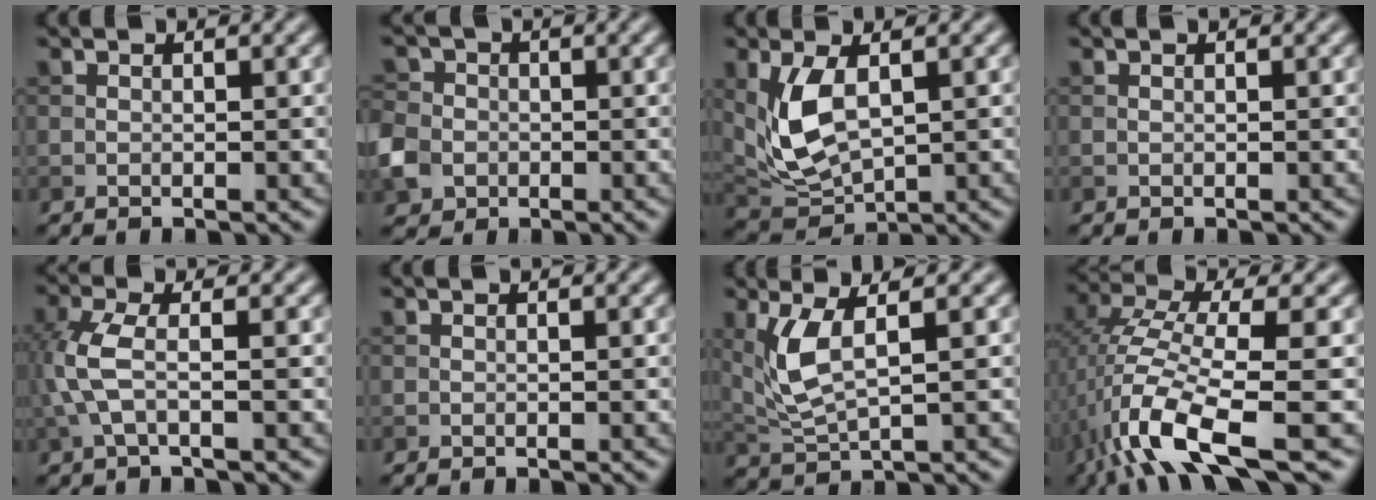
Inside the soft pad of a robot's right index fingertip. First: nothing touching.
{"total": 4.3, "force": [-1.3, 3.7, 1.8], "torque": [-0.047, -0.006, -0.036]}
{"total": 5.8, "force": [0.9, 3.3, 4.7], "torque": [-0.110, -0.007, 0.025]}
{"total": 0.0}
{"total": 3.7, "force": [-0.2, 1.3, 3.5], "torque": [-0.094, 0.005, -0.011]}
{"total": 0.0}
{"total": 4.4, "force": [1.3, 1.4, 4.0], "torque": [-0.098, -0.004, 0.033]}
{"total": 9.9, "force": [-4.2, 2.3, 8.6], "torque": [-0.166, 0.010, -0.084]}